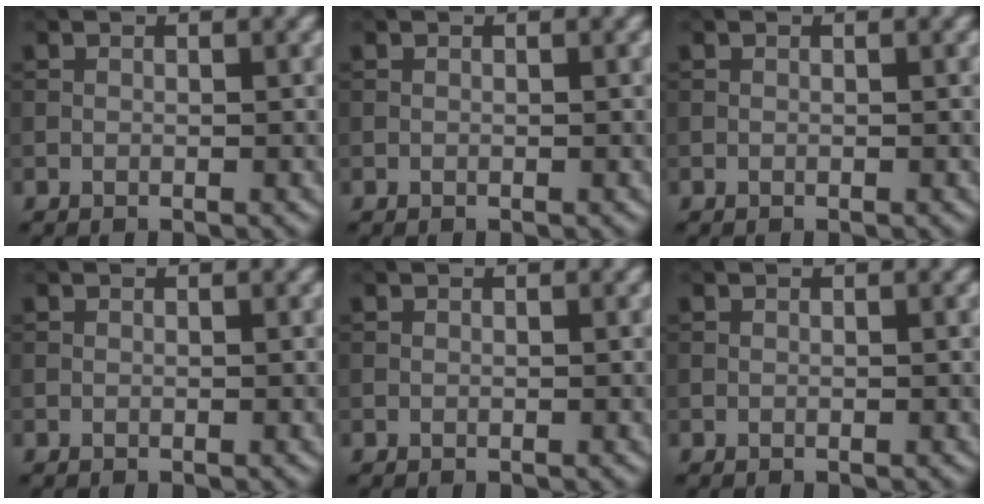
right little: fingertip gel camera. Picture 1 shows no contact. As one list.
[{"total": 0.0}, {"total": 0.0}, {"total": 0.0}, {"total": 0.0}, {"total": 0.0}]